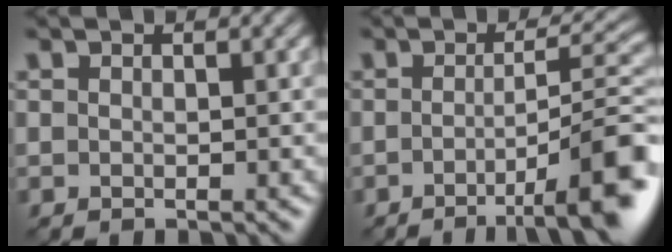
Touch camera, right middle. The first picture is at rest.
{"total": 8.1, "force": [-4.0, 0.9, 7.0], "torque": [-0.091, 0.007, -0.064]}